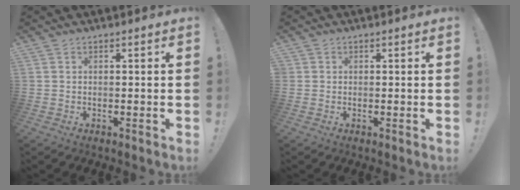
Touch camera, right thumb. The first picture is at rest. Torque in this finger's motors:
{"motor_torque": [0.01, 0.17, -0.11, 0.04, -0.01]}